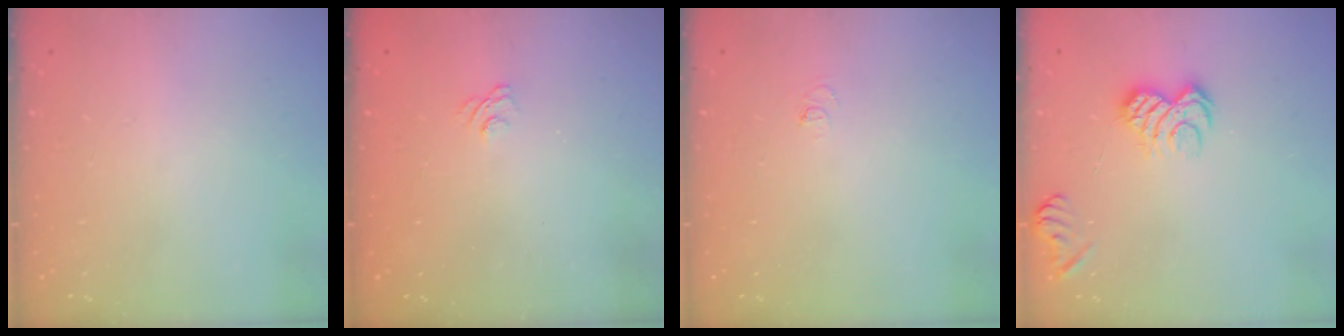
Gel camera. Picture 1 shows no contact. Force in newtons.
{"total": 1.6, "press": 1.0, "slide": 1.2}
{"total": 2.8, "press": 2.8, "slide": 0.3}
{"total": 9.5, "press": 9.4, "slide": 1.4}